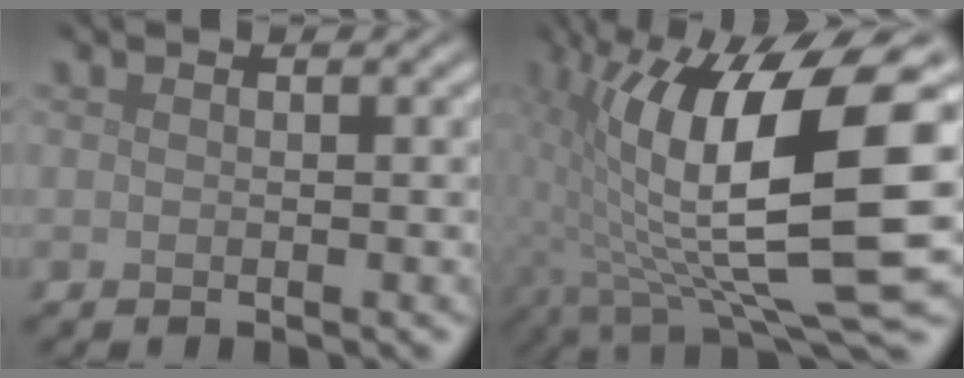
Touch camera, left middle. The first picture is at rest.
{"total": 14.3, "force": [0.5, 4.8, 13.4], "torque": [-0.223, -0.021, 0.012]}